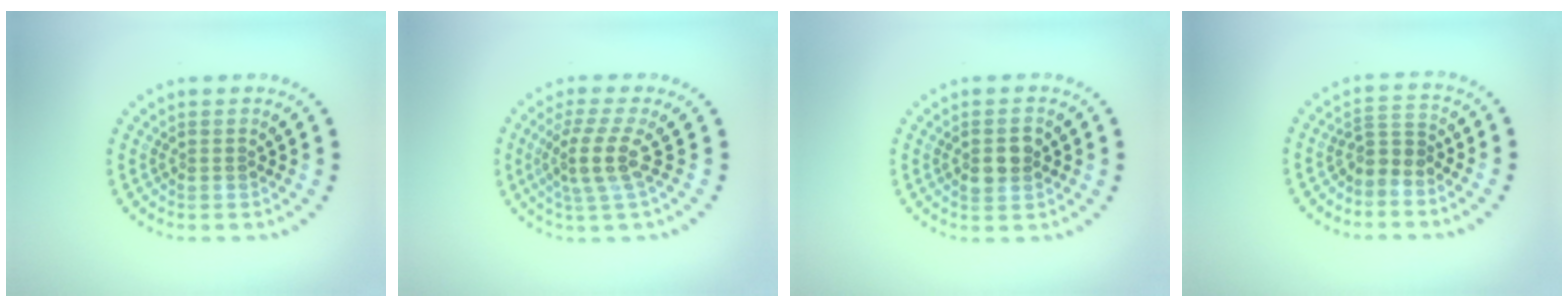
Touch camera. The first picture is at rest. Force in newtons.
{"total": 3.3, "press": 2.4, "slide": 2.3}
{"total": 2.6, "press": 2.6, "slide": 0.1}
{"total": 2.1, "press": 1.4, "slide": 1.6}